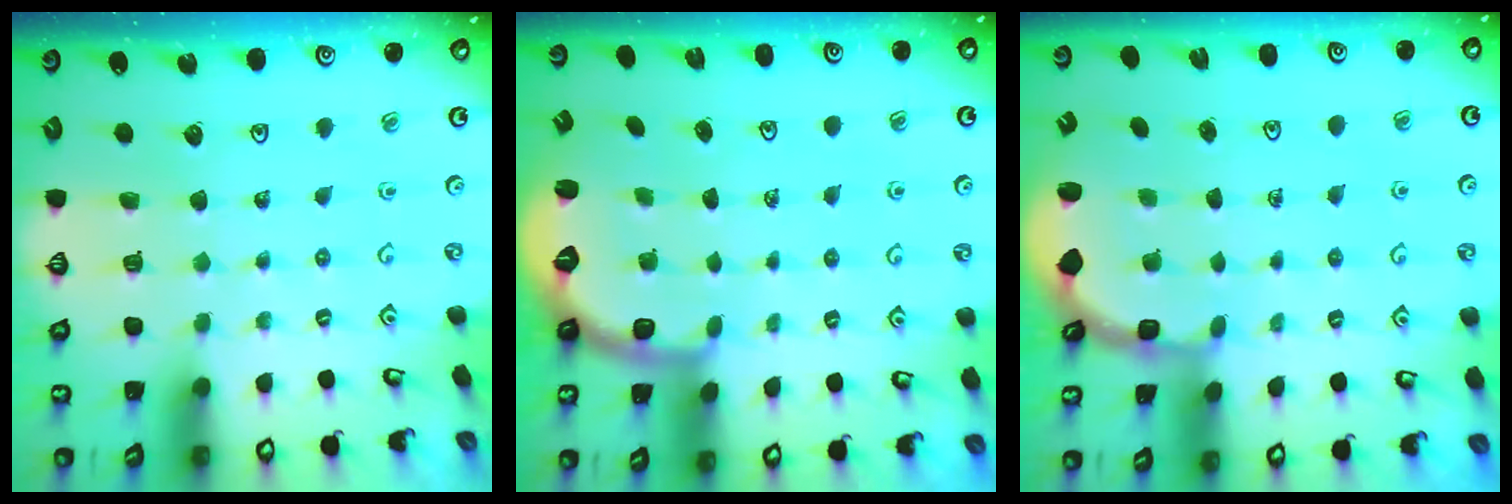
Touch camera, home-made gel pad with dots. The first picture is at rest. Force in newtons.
{"total": 2.6, "press": 1.6, "slide": 2.1}
{"total": 2.9, "press": 1.8, "slide": 2.3}